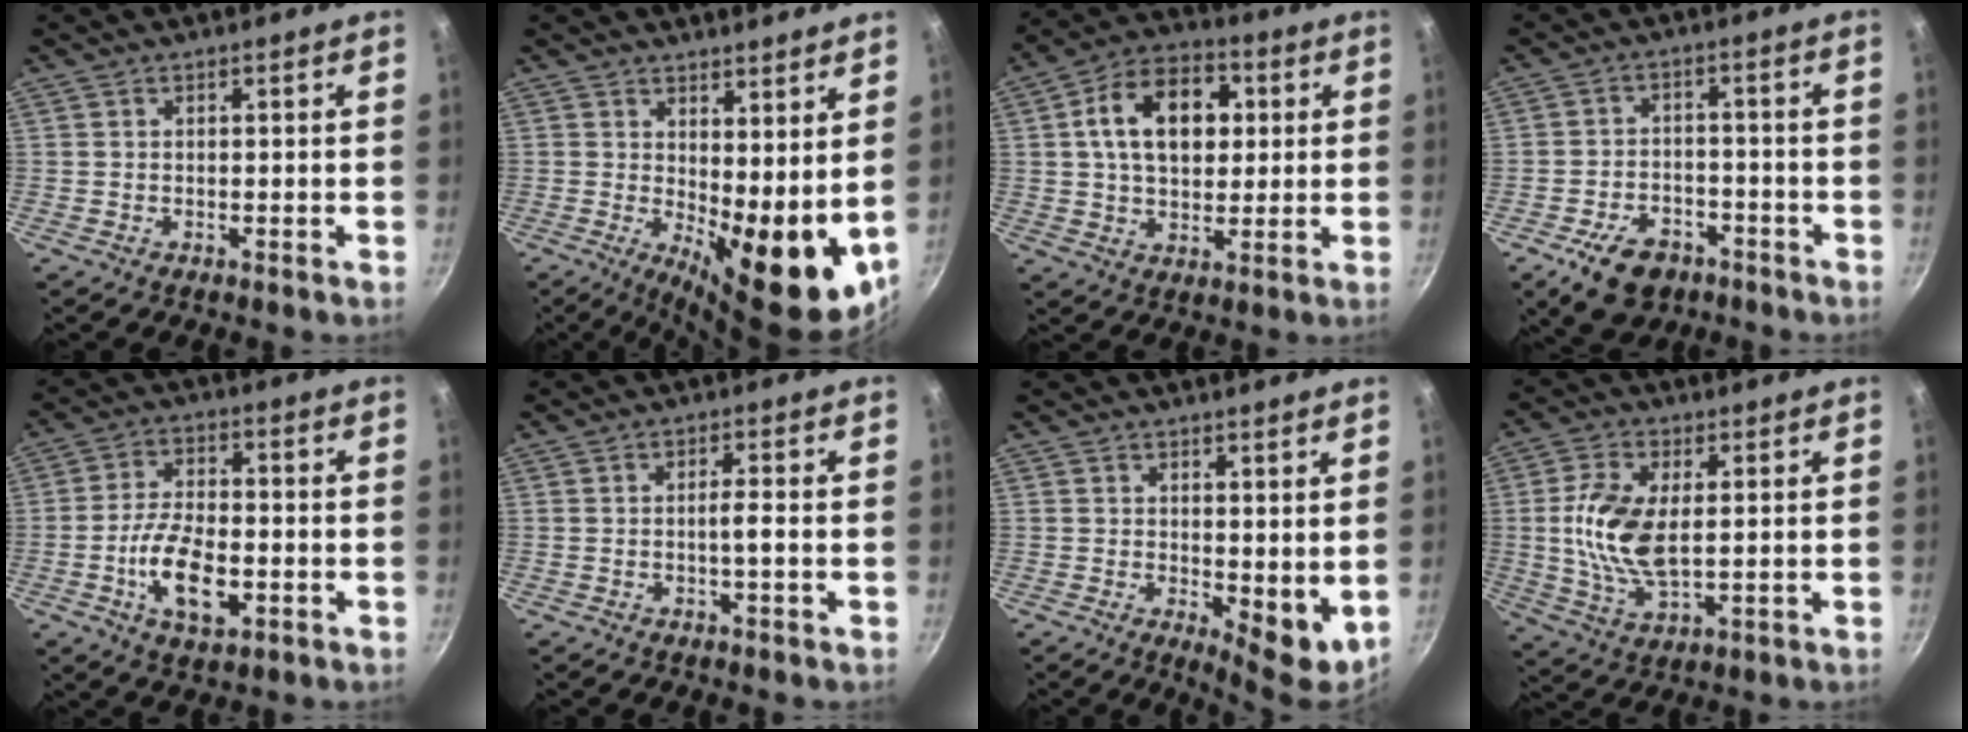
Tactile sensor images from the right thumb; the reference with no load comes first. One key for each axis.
{"total": 14.2, "fx": 2.6, "fy": 5.6, "fz": 12.8, "tx": -0.145, "ty": -0.034, "tz": 0.048}
{"total": 15.3, "fx": 3.0, "fy": 10.4, "fz": 10.9, "tx": -0.143, "ty": 0.016, "tz": 0.038}
{"total": 9.9, "fx": -5.8, "fy": 6.2, "fz": 5.1, "tx": -0.063, "ty": 0.037, "tz": -0.088}
{"total": 10.9, "fx": -3.1, "fy": 5.4, "fz": 9.0, "tx": -0.161, "ty": 0.016, "tz": -0.057}
{"total": 2.3, "fx": -0.6, "fy": -0.2, "fz": 2.2, "tx": -0.044, "ty": 0.005, "tz": -0.011}
{"total": 7.0, "fx": 1.3, "fy": 3.2, "fz": 6.1, "tx": -0.073, "ty": -0.020, "tz": 0.026}
{"total": 11.9, "fx": 1.2, "fy": 6.0, "fz": 10.1, "tx": -0.201, "ty": -0.004, "tz": 0.027}